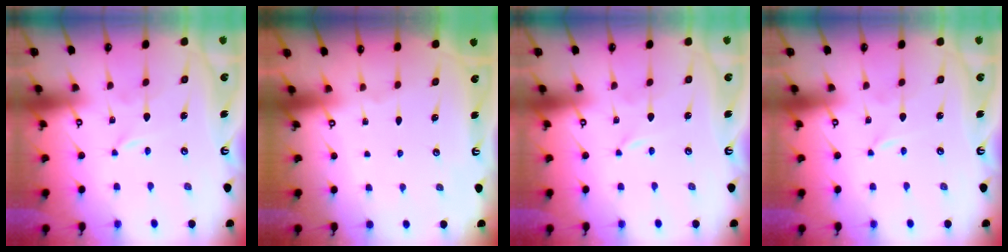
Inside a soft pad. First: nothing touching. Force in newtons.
{"total": 0.0}
{"total": 0.0}
{"total": 0.0}